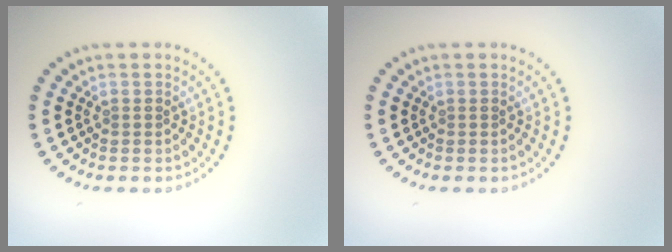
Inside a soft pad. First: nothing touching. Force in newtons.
{"total": 0.0}